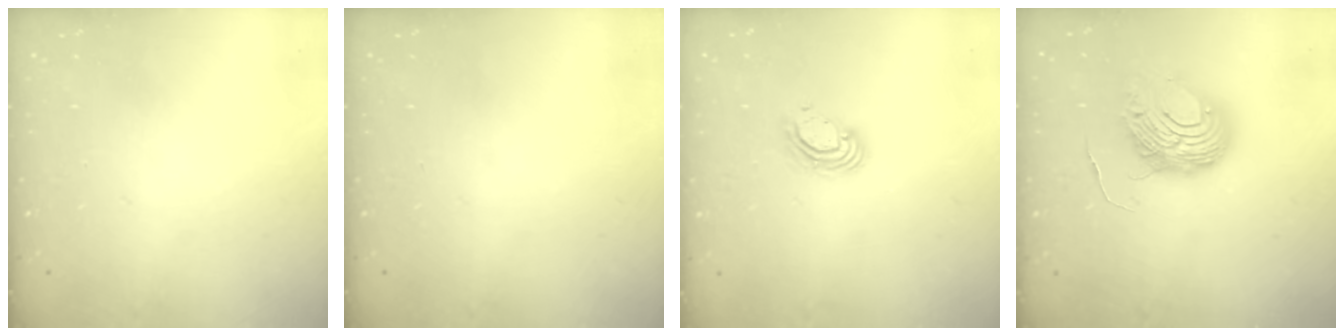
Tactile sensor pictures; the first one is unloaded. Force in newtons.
{"total": 0.0}
{"total": 6.1, "press": 6.1, "slide": 0.5}
{"total": 9.7, "press": 9.6, "slide": 1.1}